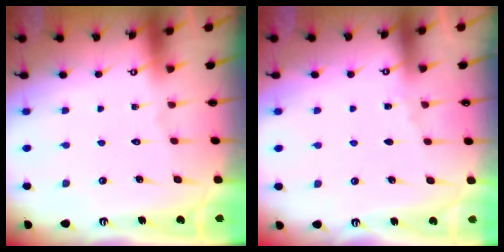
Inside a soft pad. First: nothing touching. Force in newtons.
{"total": 3.8, "press": 3.7, "slide": 0.4}